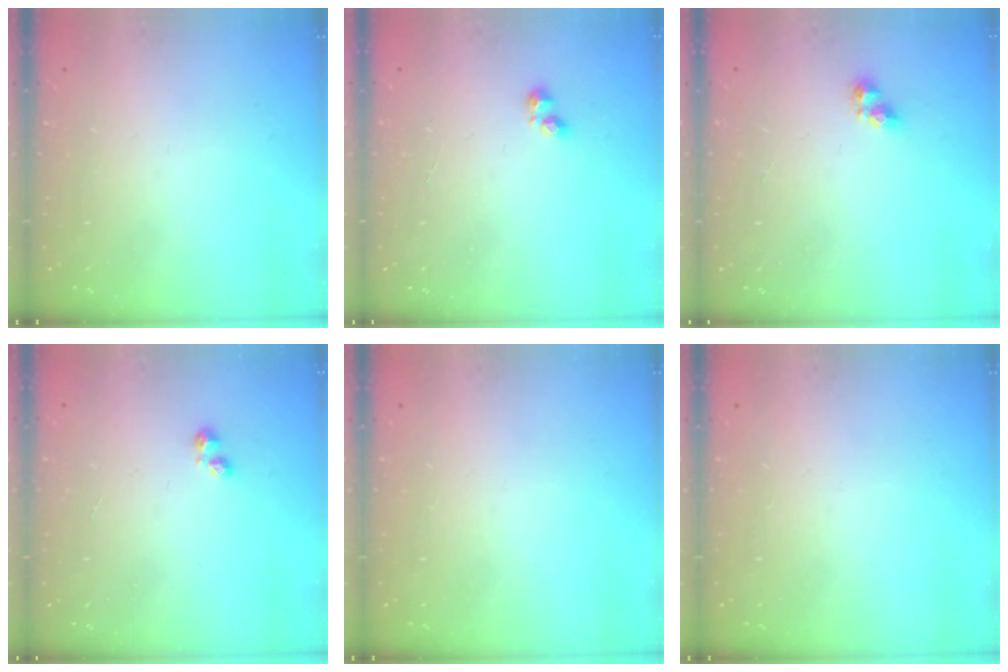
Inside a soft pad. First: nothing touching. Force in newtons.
{"total": 2.2, "press": 2.1, "slide": 0.7}
{"total": 5.5, "press": 5.5, "slide": 0.6}
{"total": 1.7, "press": 1.7, "slide": 0.5}
{"total": 0.0}
{"total": 0.0}